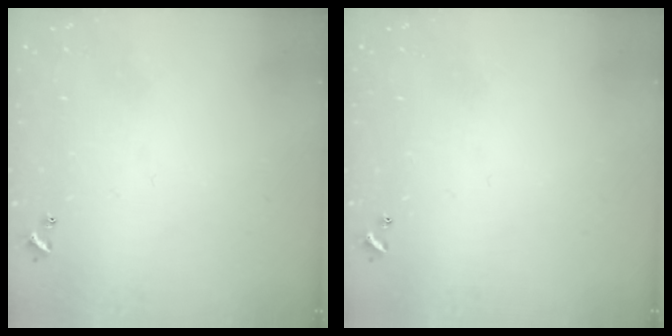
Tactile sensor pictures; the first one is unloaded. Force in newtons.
{"total": 0.0}